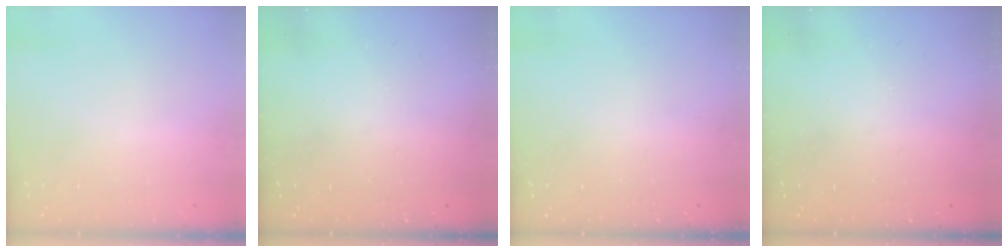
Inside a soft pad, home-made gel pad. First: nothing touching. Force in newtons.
{"total": 0.0}
{"total": 0.0}
{"total": 0.0}